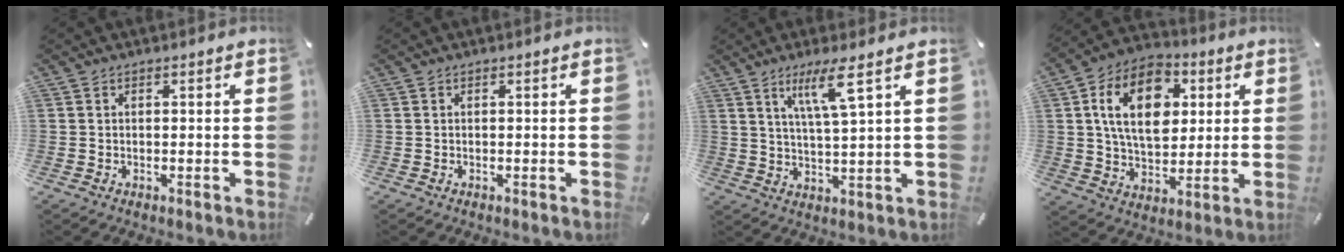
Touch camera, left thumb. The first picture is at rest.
{"total": 0.0}
{"total": 8.2, "force": [4.4, 0.7, 6.9], "torque": [-0.130, -0.005, 0.070]}
{"total": 16.5, "force": [4.2, 11.5, 11.1], "torque": [-0.205, 0.010, 0.071]}